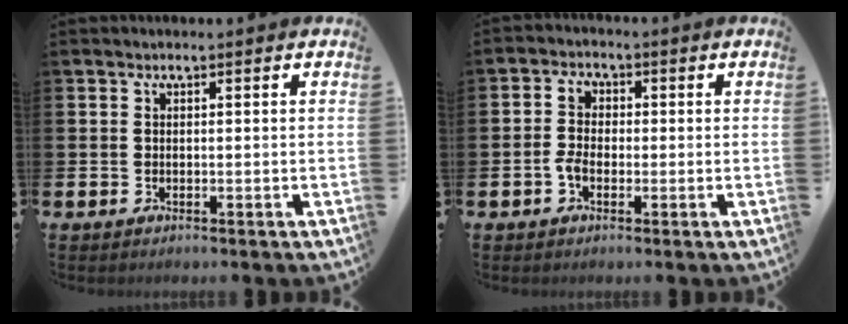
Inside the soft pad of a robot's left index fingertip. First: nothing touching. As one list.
[{"total": 3.6, "force": [-0.7, 2.5, 2.5], "torque": [-0.045, 0.011, -0.015]}]